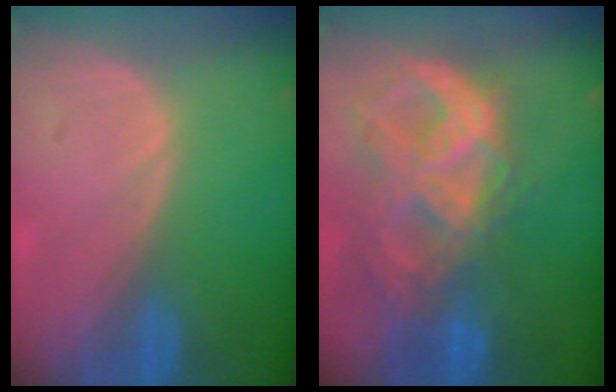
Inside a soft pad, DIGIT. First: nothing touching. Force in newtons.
{"total": 10.9, "press": 9.2, "slide": 5.8}